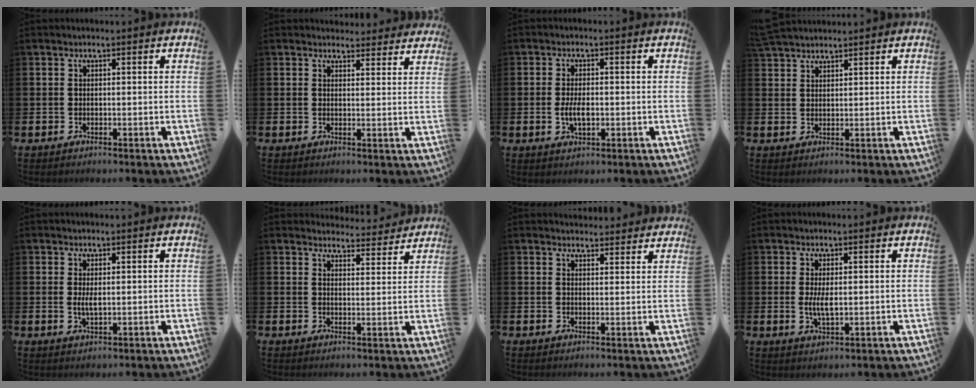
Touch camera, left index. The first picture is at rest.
{"total": 3.1, "force": [3.0, 0.8, -0.2], "torque": [0.011, -0.021, 0.054]}
{"total": 3.4, "force": [-0.4, 1.7, 2.9], "torque": [-0.046, 0.000, -0.009]}
{"total": 3.3, "force": [3.2, 0.7, 0.5], "torque": [-0.012, -0.010, 0.060]}
{"total": 1.9, "force": [0.3, 0.6, 1.8], "torque": [-0.034, 0.000, 0.004]}
{"total": 3.9, "force": [3.8, 0.7, -0.1], "torque": [0.001, -0.029, 0.066]}
{"total": 2.9, "force": [2.8, 0.5, -0.3], "torque": [0.013, -0.022, 0.049]}
{"total": 3.2, "force": [0.3, 1.2, 3.0], "torque": [-0.048, -0.002, 0.001]}